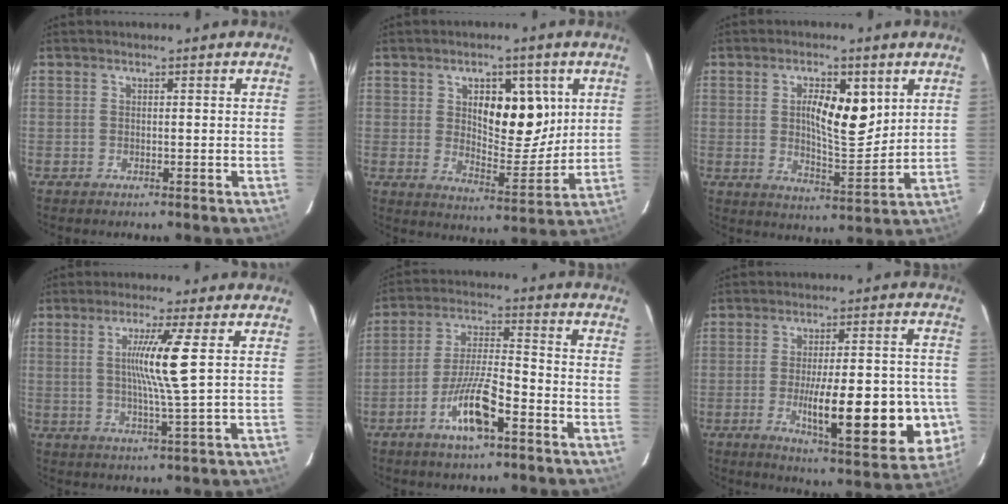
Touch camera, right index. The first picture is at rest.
{"total": 10.6, "force": [3.4, 4.7, 8.9], "torque": [-0.127, 0.002, 0.060]}
{"total": 9.4, "force": [2.8, 3.0, 8.4], "torque": [-0.136, 0.000, 0.052]}
{"total": 8.0, "force": [1.6, -1.5, 7.7], "torque": [-0.144, -0.008, 0.034]}
{"total": 9.9, "force": [-5.0, 1.8, 8.3], "torque": [-0.163, -0.001, -0.092]}
{"total": 19.9, "force": [-4.8, 4.1, 18.8], "torque": [-0.191, 0.005, -0.048]}